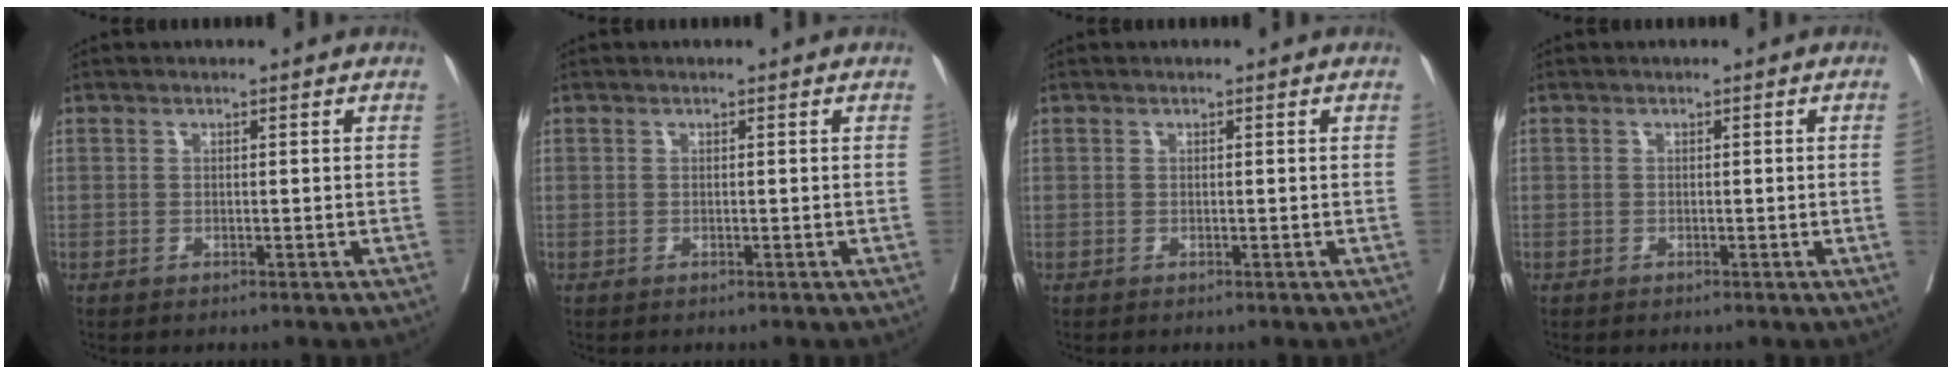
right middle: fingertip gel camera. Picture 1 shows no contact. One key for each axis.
{"total": 0.0}
{"total": 0.0}
{"total": 1.0, "fx": -0.1, "fy": -0.3, "fz": 0.9, "tx": -0.009, "ty": 0.000, "tz": 0.000}